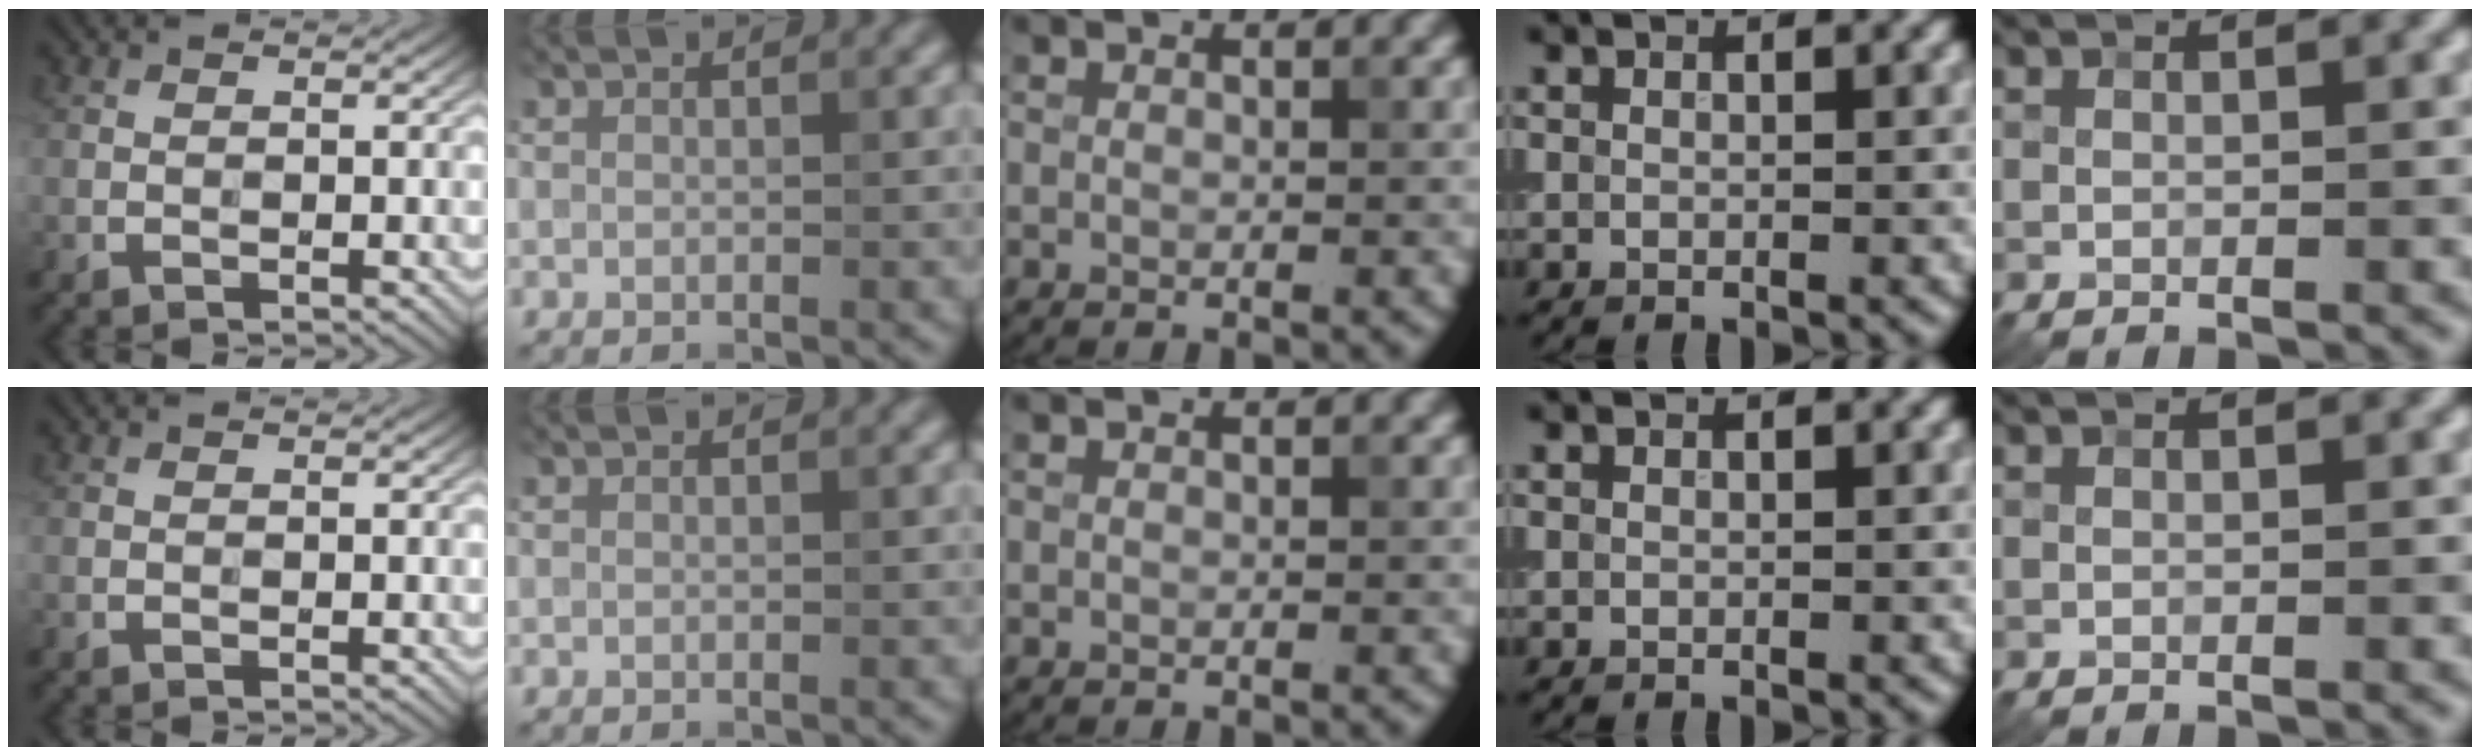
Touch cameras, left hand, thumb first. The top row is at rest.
{}